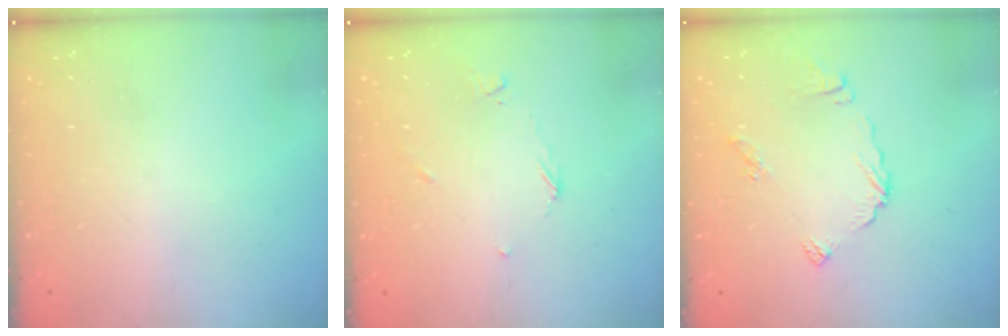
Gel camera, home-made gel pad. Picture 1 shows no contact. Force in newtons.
{"total": 3.5, "press": 3.5, "slide": 0.5}
{"total": 8.0, "press": 8.0, "slide": 0.9}